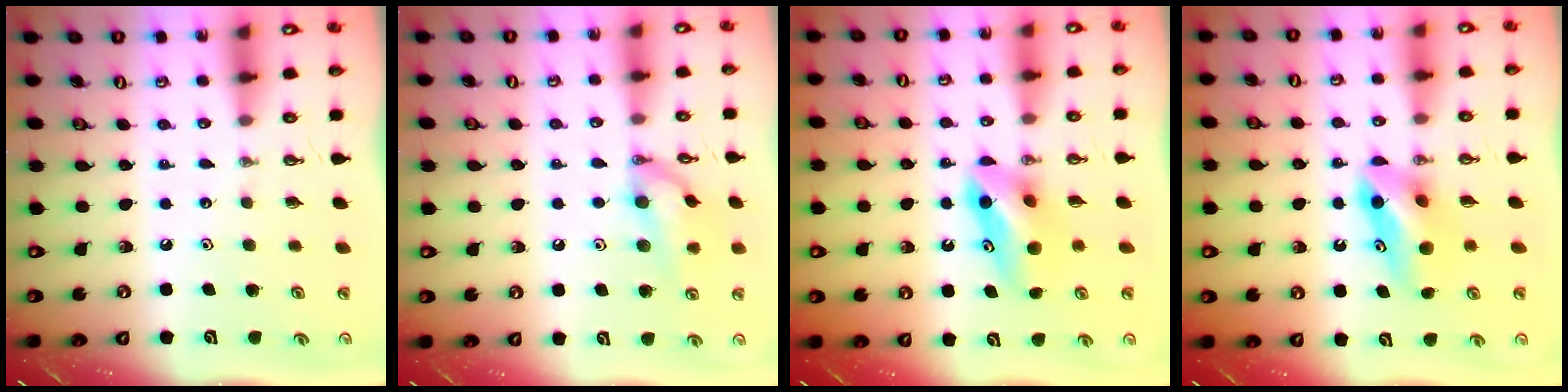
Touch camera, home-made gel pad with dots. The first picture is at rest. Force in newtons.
{"total": 12.7, "press": 12.3, "slide": 3.2}
{"total": 8.1, "press": 7.9, "slide": 1.9}
{"total": 8.1, "press": 7.9, "slide": 1.9}